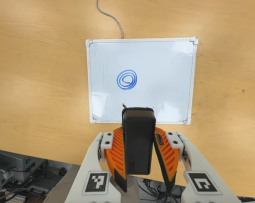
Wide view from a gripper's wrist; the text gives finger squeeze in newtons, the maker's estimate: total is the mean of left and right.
{"total": 6.4, "left": 4.9, "right": 8.0}